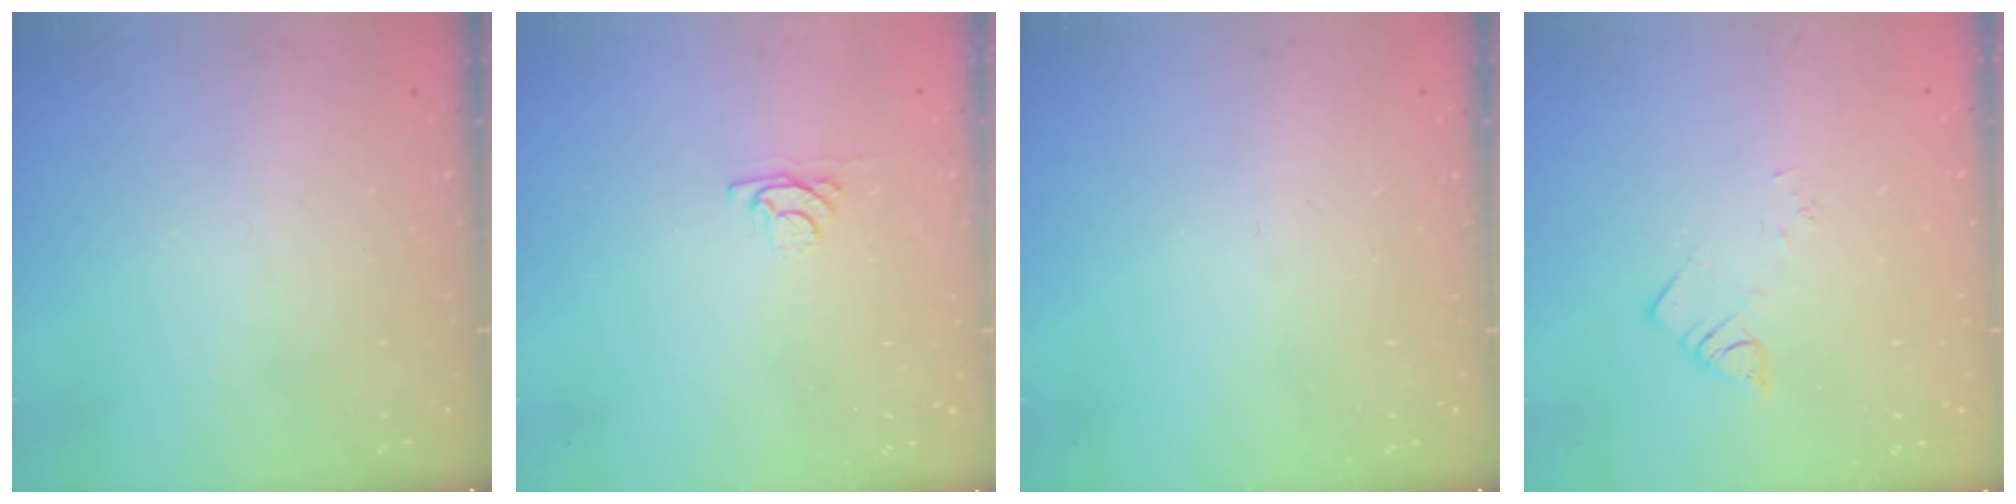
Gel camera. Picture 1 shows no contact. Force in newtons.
{"total": 3.8, "press": 3.8, "slide": 0.4}
{"total": 0.0}
{"total": 2.2, "press": 2.2, "slide": 0.2}